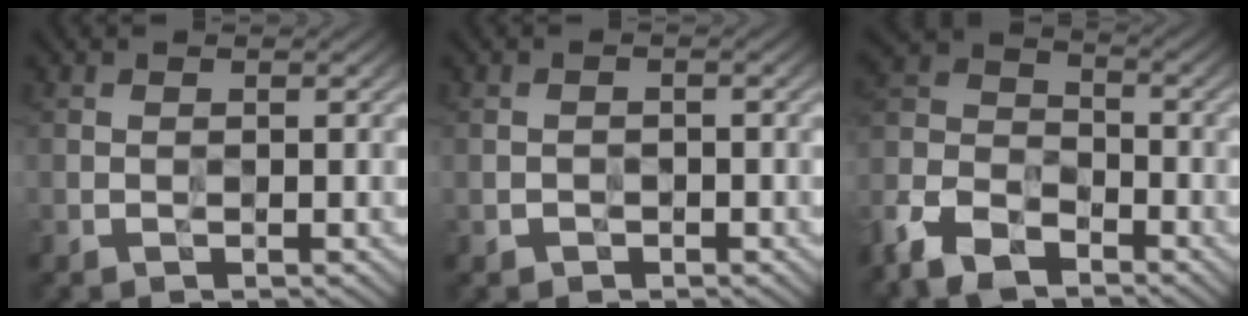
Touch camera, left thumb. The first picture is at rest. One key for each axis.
{"total": 1.5, "fx": -0.8, "fy": 1.1, "fz": 0.5, "tx": -0.011, "ty": -0.008, "tz": -0.016}
{"total": 11.9, "fx": -8.5, "fy": 6.0, "fz": 5.9, "tx": -0.151, "ty": -0.019, "tz": -0.187}